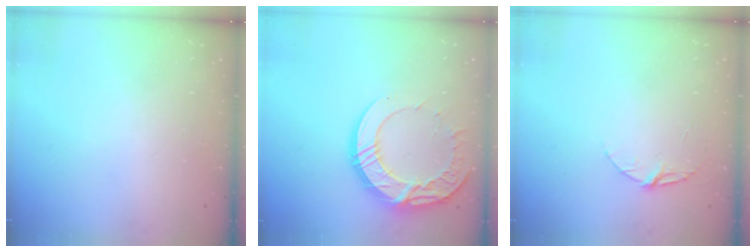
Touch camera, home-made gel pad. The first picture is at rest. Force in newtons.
{"total": 15.6, "press": 15.5, "slide": 1.2}
{"total": 5.3, "press": 5.3, "slide": 0.5}